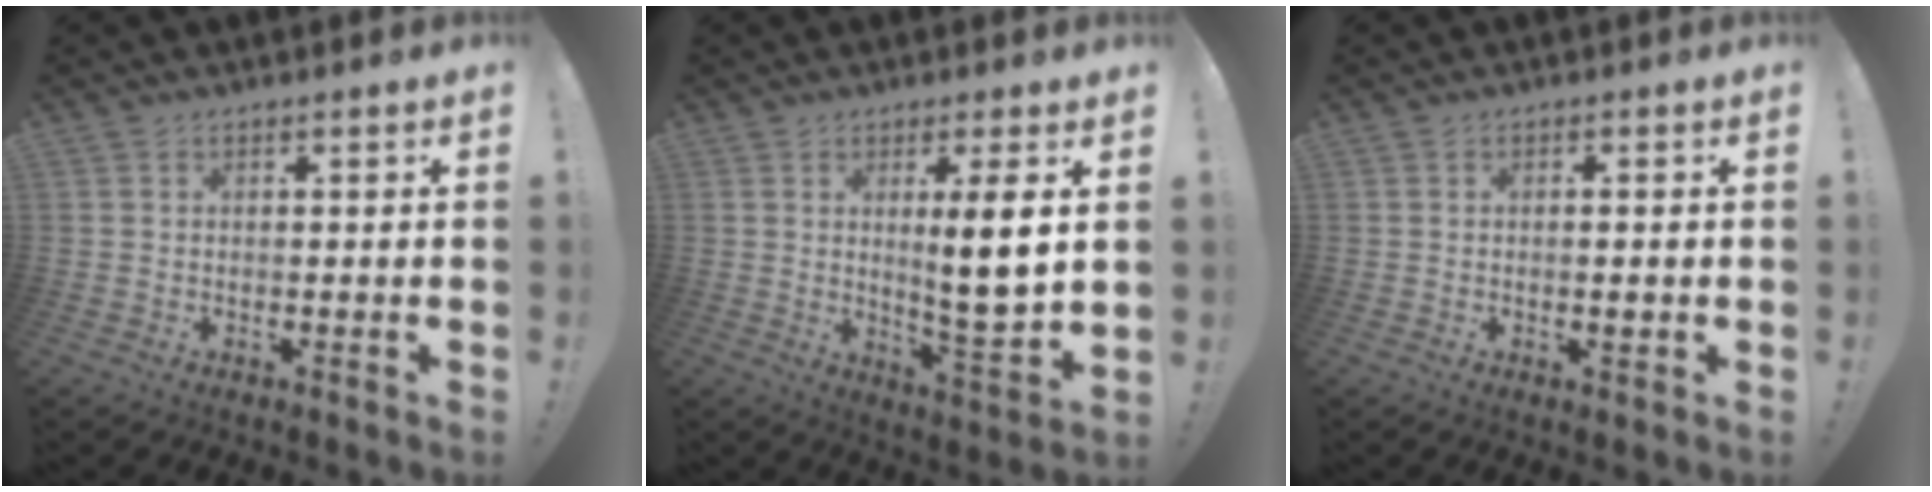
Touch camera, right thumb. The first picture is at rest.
{"total": 9.9, "force": [2.5, 0.6, 9.6], "torque": [-0.153, -0.016, 0.035]}
{"total": 1.8, "force": [-0.5, 0.4, 1.7], "torque": [-0.018, -0.002, -0.010]}